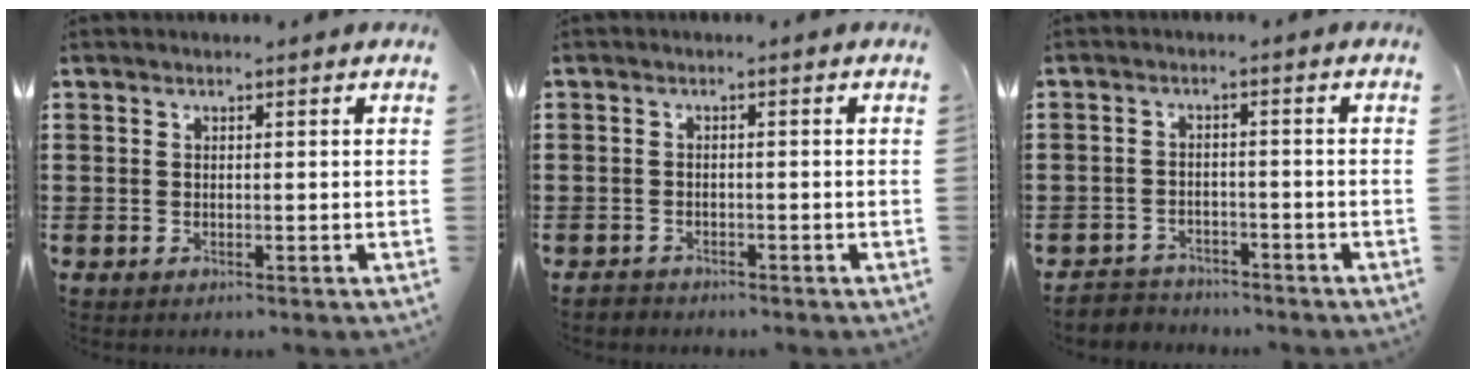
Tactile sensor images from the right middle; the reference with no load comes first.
{"total": 1.1, "force": [-1.1, 0.4, -0.1], "torque": [-0.002, 0.002, -0.024]}
{"total": 3.0, "force": [-2.9, 0.7, -0.3], "torque": [-0.003, -0.002, -0.064]}